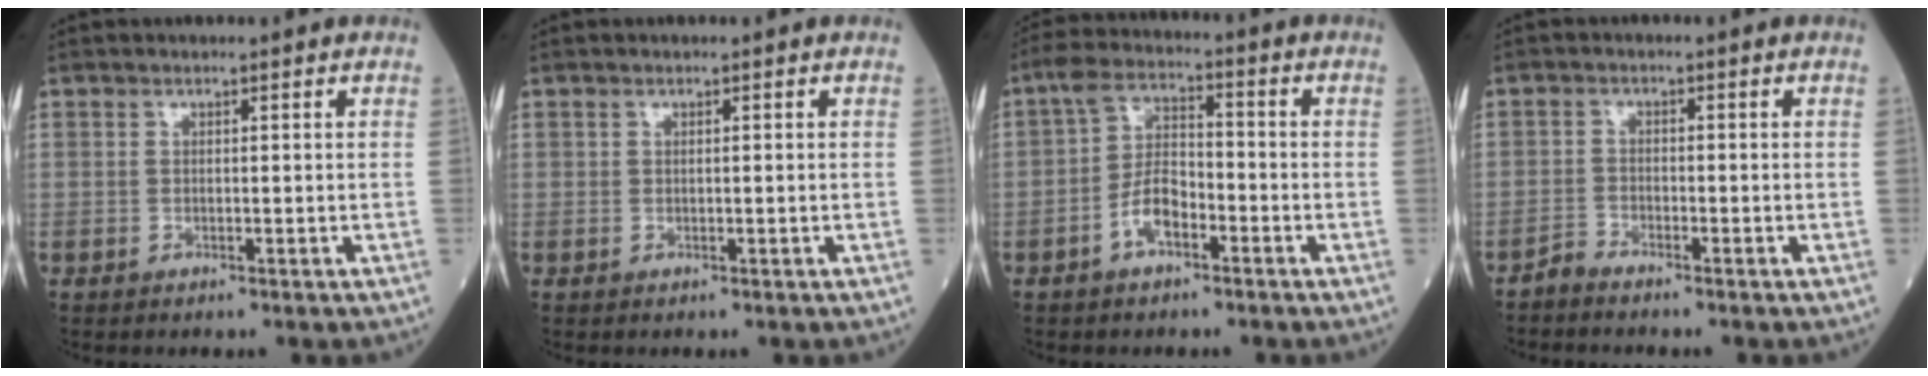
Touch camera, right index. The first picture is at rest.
{"total": 0.0}
{"total": 6.1, "force": [-2.8, 2.6, 4.8], "torque": [-0.097, 0.011, -0.054]}
{"total": 1.7, "force": [-1.6, 0.0, 0.1], "torque": [-0.003, -0.004, -0.033]}